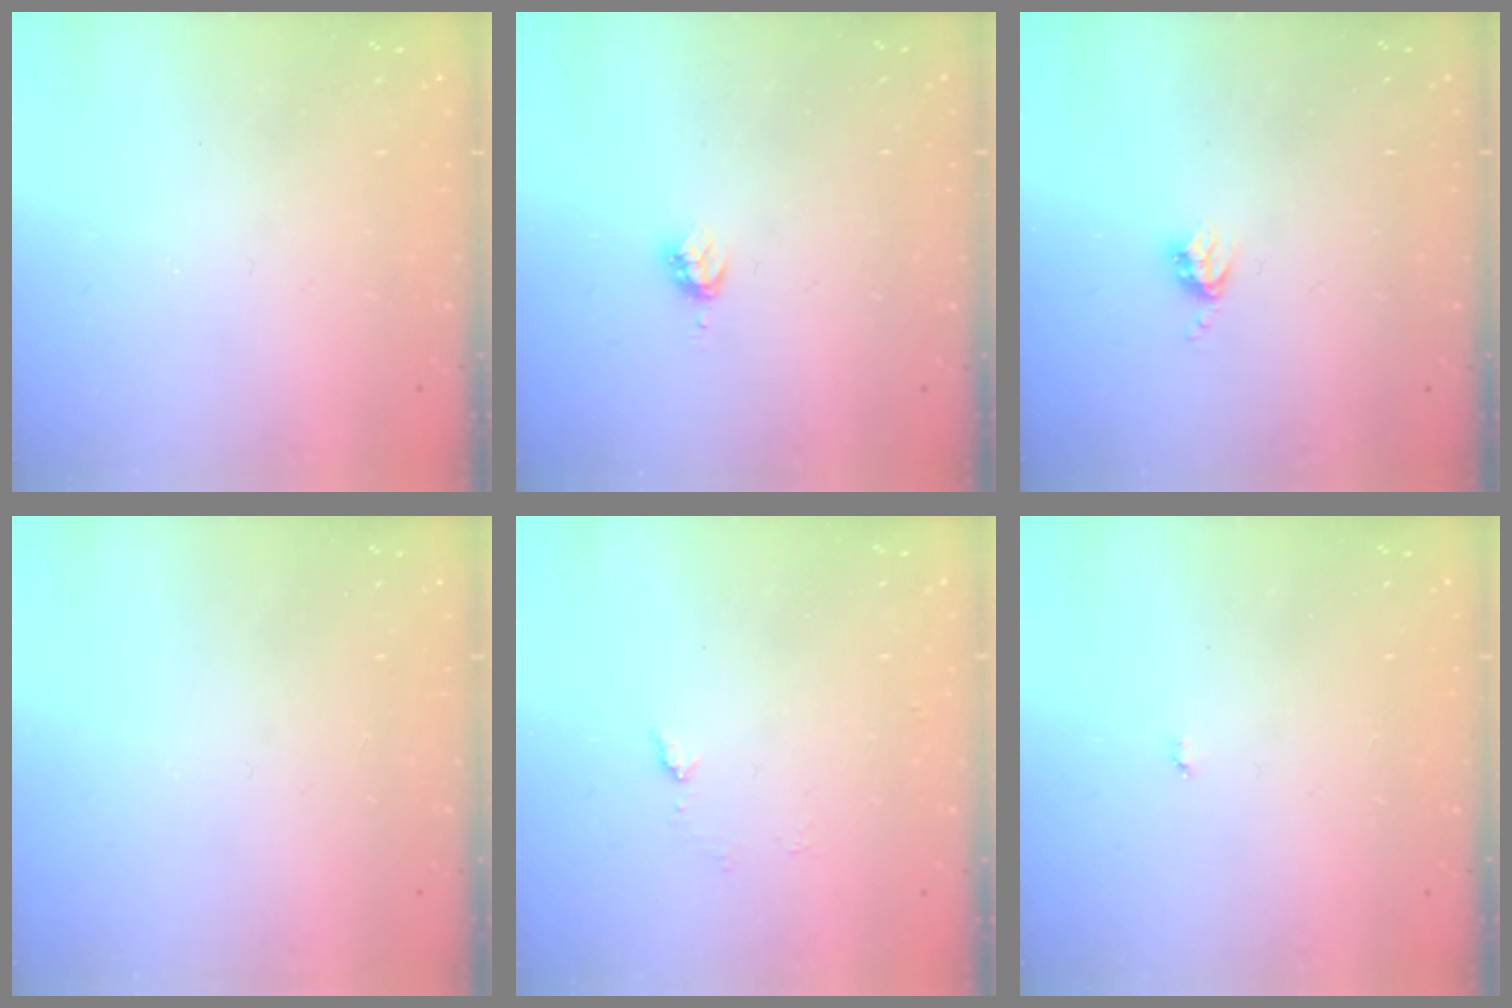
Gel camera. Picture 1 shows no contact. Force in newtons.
{"total": 2.9, "press": 2.8, "slide": 0.4}
{"total": 3.6, "press": 3.6, "slide": 0.4}
{"total": 0.0}
{"total": 5.2, "press": 5.1, "slide": 0.6}
{"total": 2.9, "press": 2.9, "slide": 0.3}